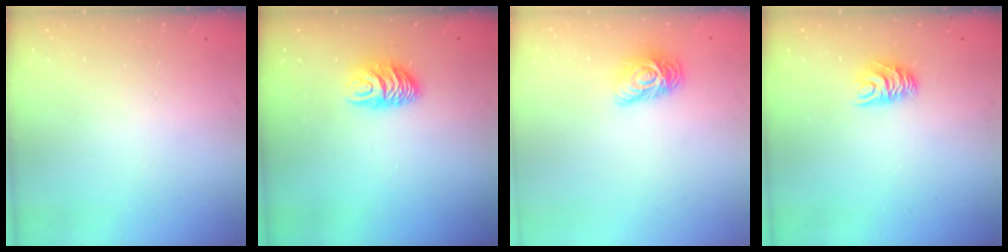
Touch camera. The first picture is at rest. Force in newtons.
{"total": 7.9, "press": 7.9, "slide": 0.7}
{"total": 8.6, "press": 8.6, "slide": 0.6}
{"total": 6.3, "press": 6.3, "slide": 0.4}